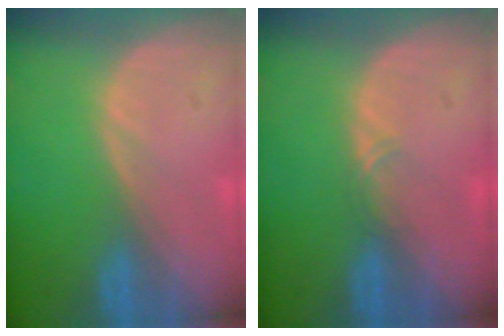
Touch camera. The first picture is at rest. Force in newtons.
{"total": 0.8, "press": 0.7, "slide": 0.4}